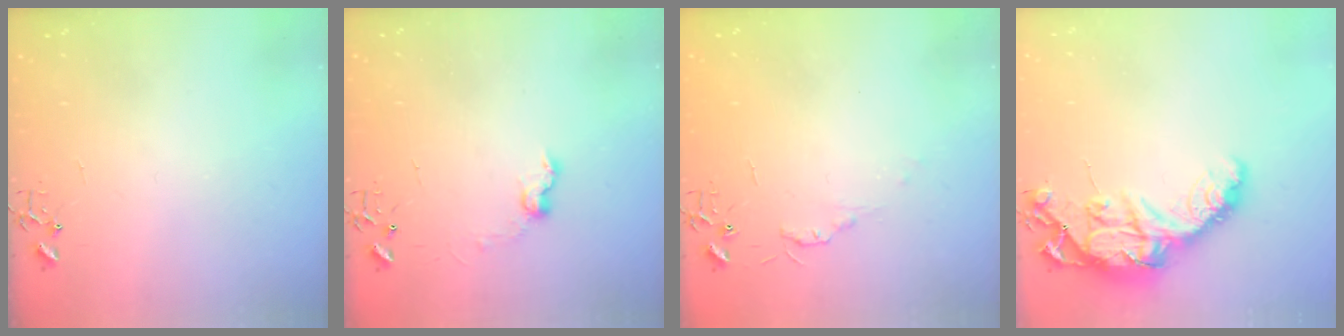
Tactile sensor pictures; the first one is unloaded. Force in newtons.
{"total": 7.8, "press": 7.8, "slide": 0.8}
{"total": 4.8, "press": 4.8, "slide": 0.7}
{"total": 17.0, "press": 17.0, "slide": 1.3}